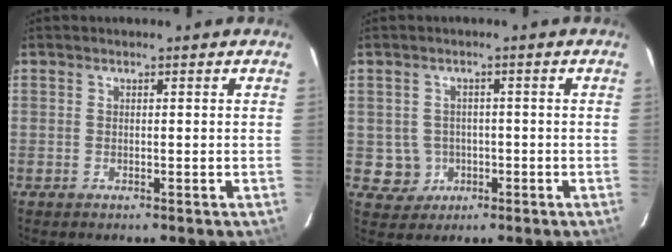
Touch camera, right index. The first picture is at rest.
{"total": 4.8, "force": [-0.9, 4.7, 0.3], "torque": [-0.017, 0.017, -0.003]}